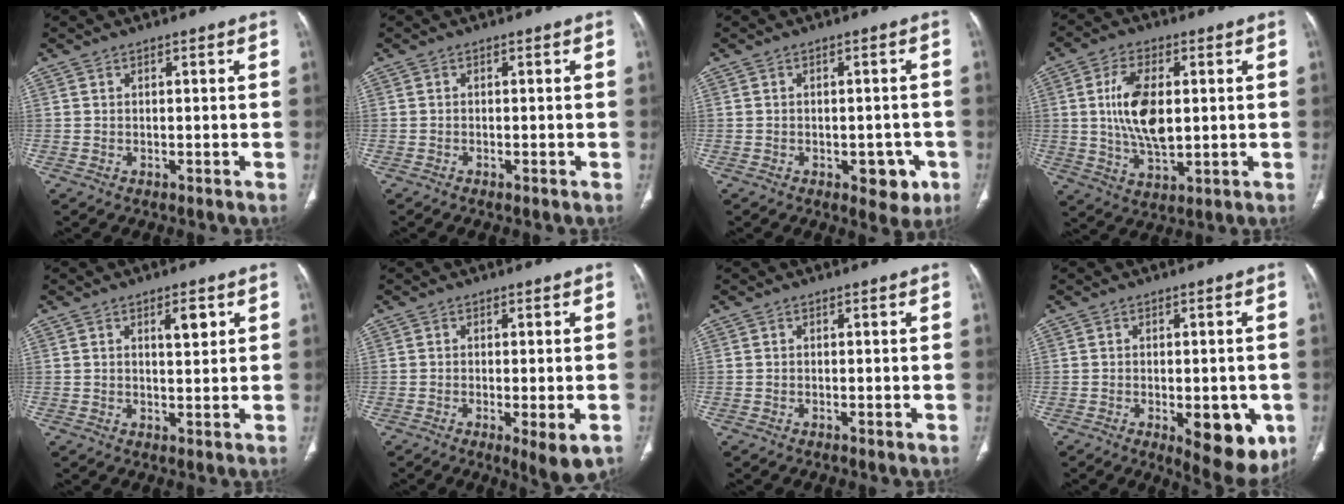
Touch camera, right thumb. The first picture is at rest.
{"total": 0.6, "force": [-0.5, 0.0, 0.4], "torque": [-0.010, -0.001, -0.007]}
{"total": 5.3, "force": [-2.2, 3.1, 3.7], "torque": [-0.017, 0.006, -0.021]}
{"total": 11.9, "force": [1.3, 6.0, 10.2], "torque": [-0.193, -0.007, 0.028]}
{"total": 3.5, "force": [1.5, 1.3, 2.8], "torque": [-0.038, -0.008, 0.025]}
{"total": 5.3, "force": [-2.0, 1.2, 4.7], "torque": [-0.072, -0.016, -0.028]}
{"total": 0.0}
{"total": 10.8, "force": [-3.4, 4.6, 9.1], "torque": [-0.089, -0.009, -0.034]}